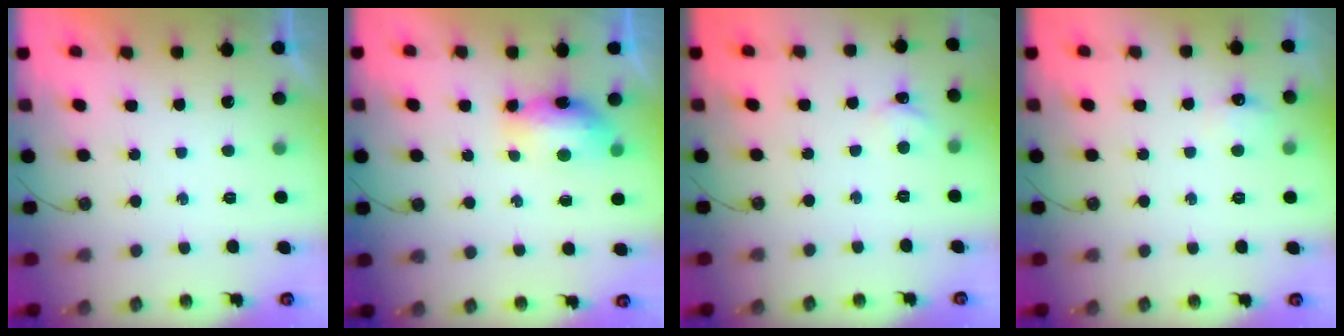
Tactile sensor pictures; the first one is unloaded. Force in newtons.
{"total": 16.4, "press": 10.0, "slide": 13.0}
{"total": 1.7, "press": 1.7, "slide": 0.2}
{"total": 4.8, "press": 4.8, "slide": 0.7}